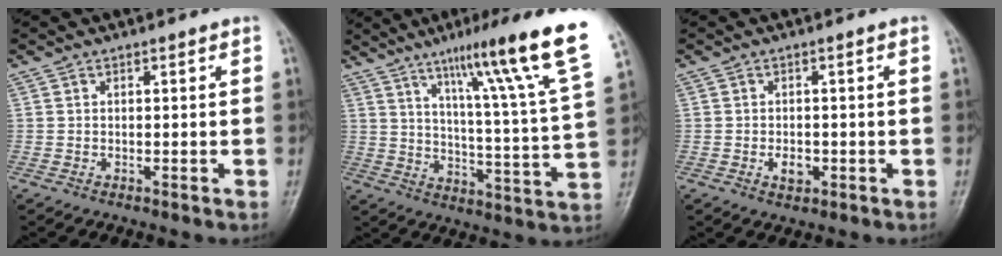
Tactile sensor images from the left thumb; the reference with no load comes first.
{"total": 19.5, "force": [12.4, 0.9, 15.0], "torque": [-0.203, -0.054, 0.174]}
{"total": 2.6, "force": [-0.8, 1.7, 1.9], "torque": [-0.025, 0.002, -0.010]}